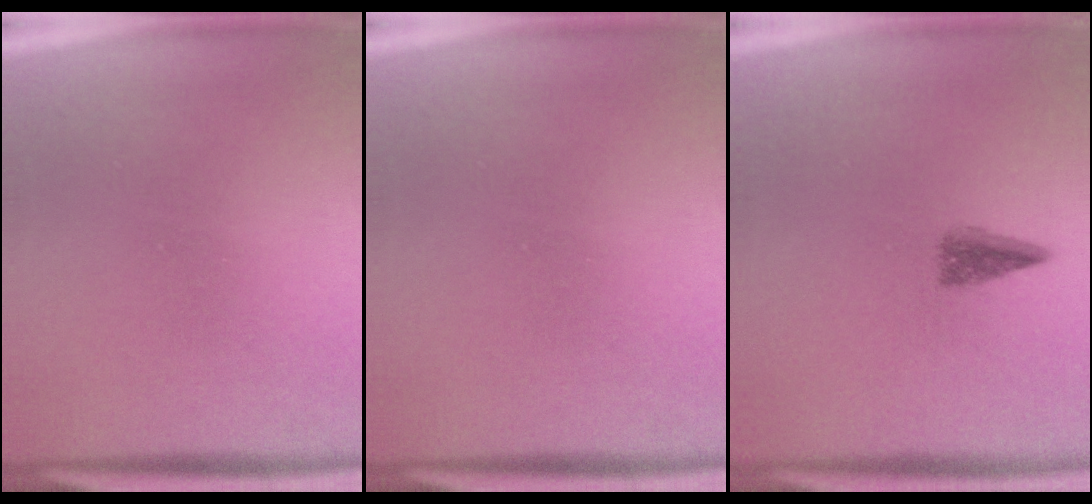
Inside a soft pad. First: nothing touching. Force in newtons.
{"total": 0.0}
{"total": 2.7}